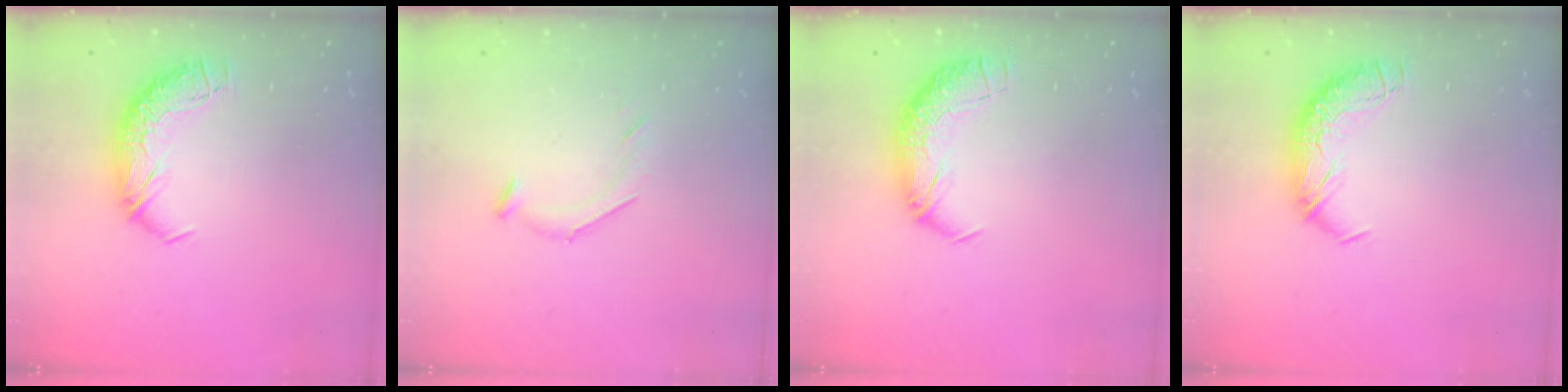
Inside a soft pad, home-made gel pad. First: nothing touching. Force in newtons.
{"total": 6.4, "press": 6.3, "slide": 0.9}
{"total": 2.3, "press": 1.0, "slide": 2.1}
{"total": 0.0}